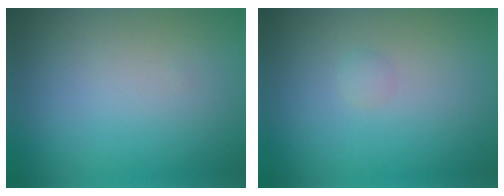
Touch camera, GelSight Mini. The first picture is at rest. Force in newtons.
{"total": 0.6, "press": 0.6, "slide": 0.0}